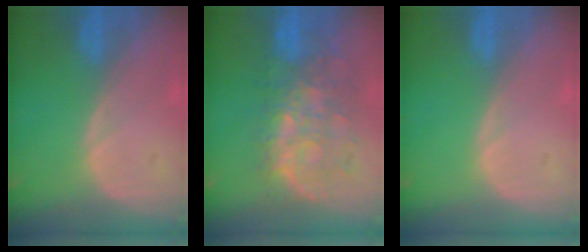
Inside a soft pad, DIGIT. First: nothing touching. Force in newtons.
{"total": 10.0, "press": 9.1, "slide": 4.0}
{"total": 0.0}